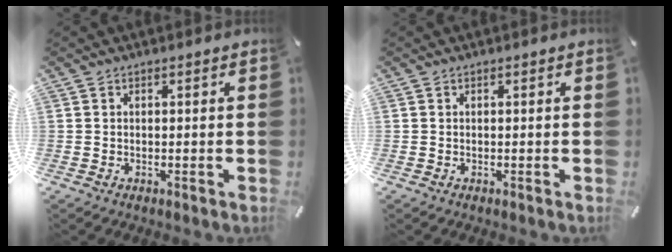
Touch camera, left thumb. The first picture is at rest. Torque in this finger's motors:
{"motor_torque": [0.00, 0.00, 0.00, 0.00, 0.00]}